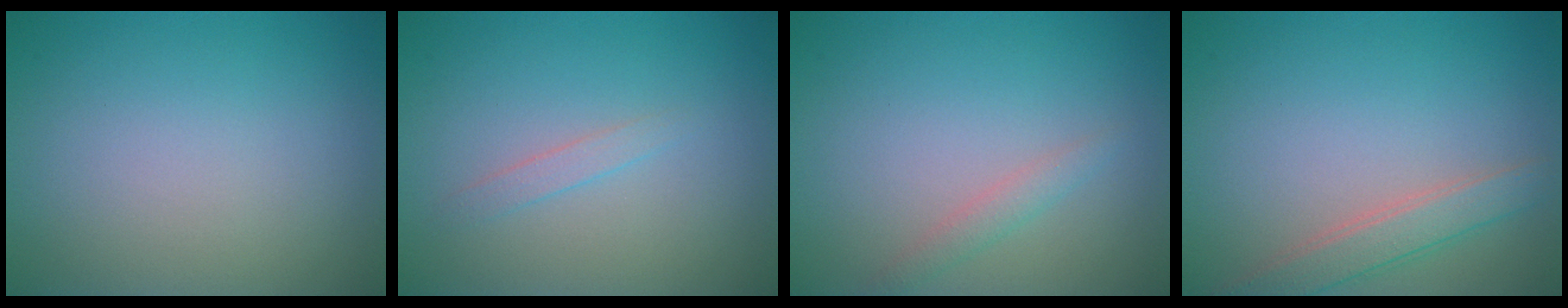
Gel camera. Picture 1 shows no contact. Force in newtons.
{"total": 1.0, "press": 1.0, "slide": 0.1}
{"total": 1.3, "press": 1.3, "slide": 0.1}
{"total": 2.7, "press": 2.7, "slide": 0.1}